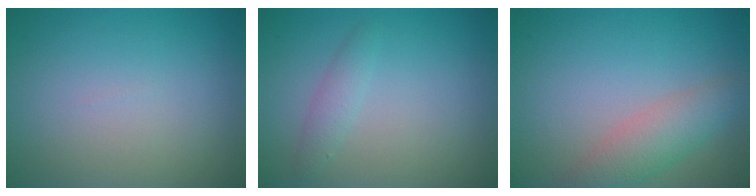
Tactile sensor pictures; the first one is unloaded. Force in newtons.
{"total": 1.4, "press": 1.4, "slide": 0.0}
{"total": 3.8, "press": 3.8, "slide": 0.1}